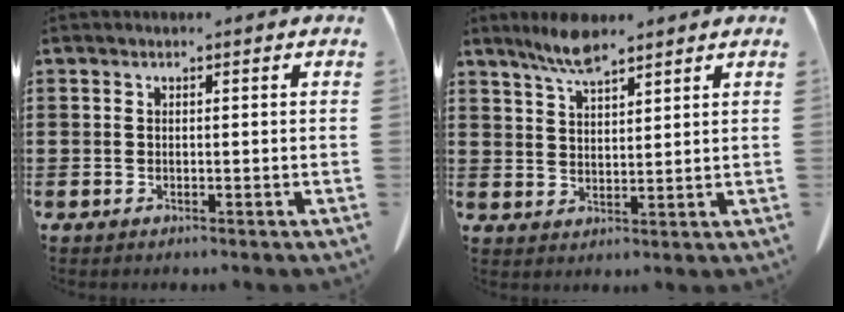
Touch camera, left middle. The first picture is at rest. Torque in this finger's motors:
{"motor_torque": [0.07, -0.04, 0.21, 0.05]}